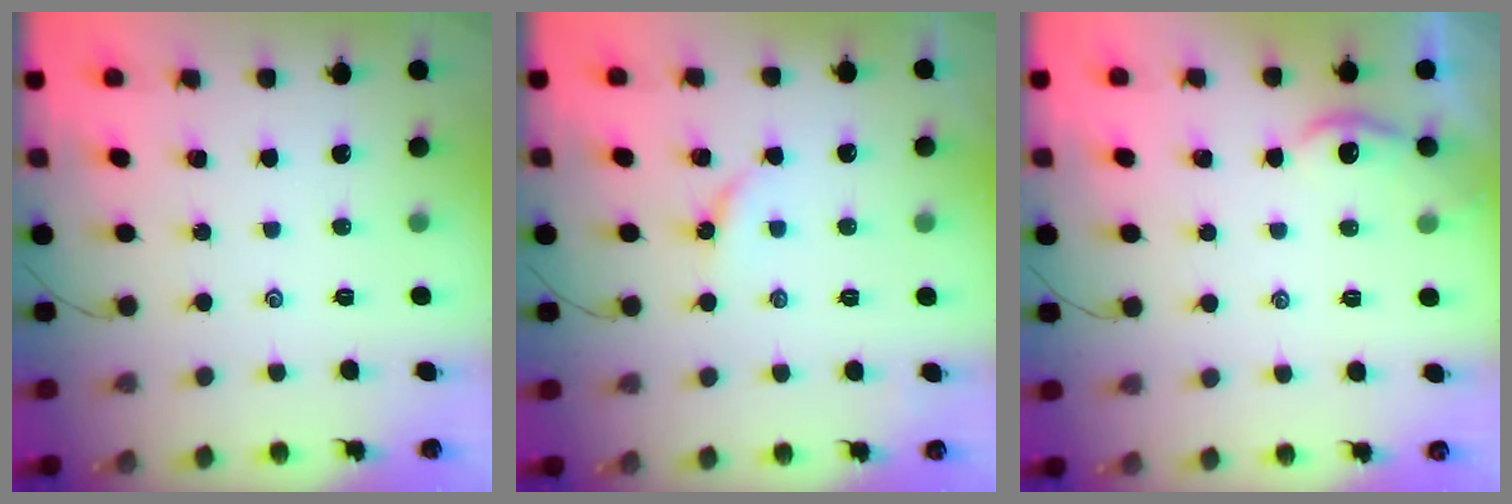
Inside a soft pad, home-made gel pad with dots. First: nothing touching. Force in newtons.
{"total": 2.9, "press": 2.9, "slide": 0.3}
{"total": 2.5, "press": 2.5, "slide": 0.3}